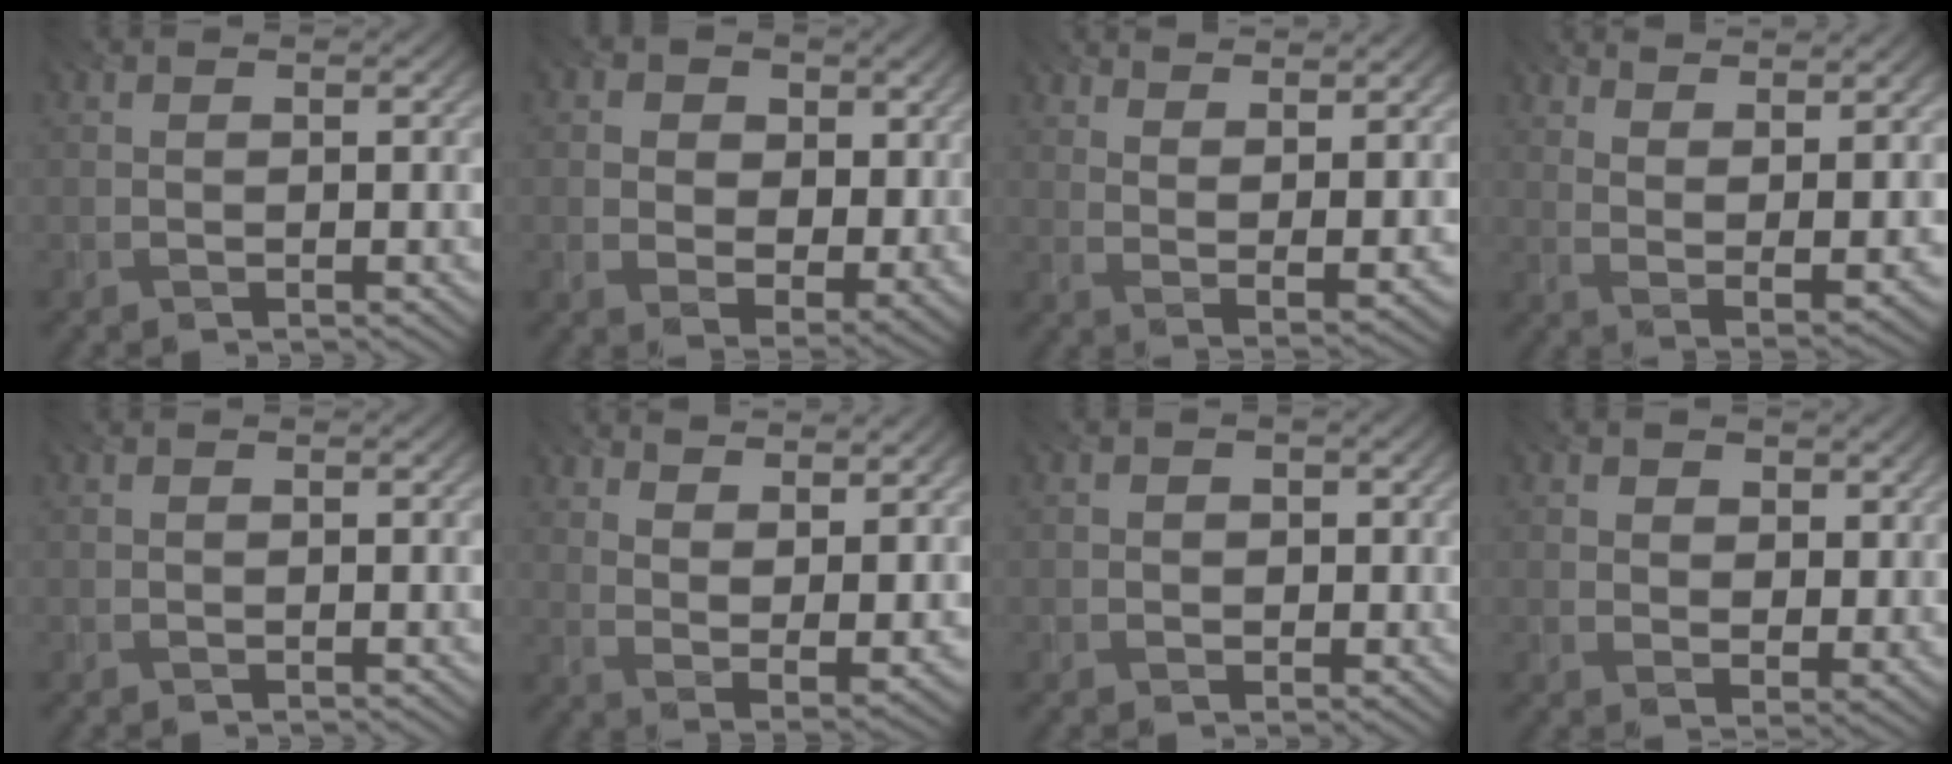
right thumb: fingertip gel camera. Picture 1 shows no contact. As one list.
[{"total": 8.3, "force": [2.3, 6.1, 5.1], "torque": [-0.111, -0.010, 0.034]}, {"total": 8.6, "force": [6.2, 1.9, 5.6], "torque": [-0.103, -0.006, 0.097]}, {"total": 10.1, "force": [6.9, 2.6, 6.9], "torque": [-0.124, 0.000, 0.106]}, {"total": 0.0}, {"total": 11.1, "force": [7.5, 3.7, 7.3], "torque": [-0.135, -0.001, 0.112]}, {"total": 1.6, "force": [-0.2, 1.5, 0.4], "torque": [-0.015, -0.003, -0.009]}, {"total": 4.9, "force": [2.4, 3.3, 2.7], "torque": [-0.067, -0.007, 0.035]}]